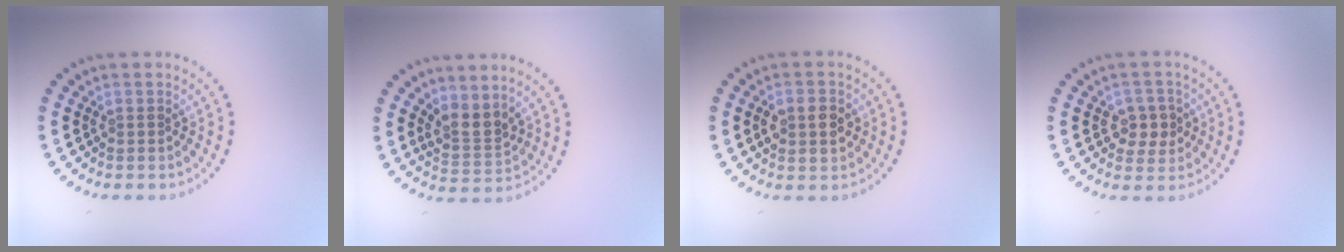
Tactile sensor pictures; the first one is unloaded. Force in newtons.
{"total": 2.6, "press": 2.0, "slide": 1.7}
{"total": 3.4, "press": 3.4, "slide": 0.1}
{"total": 2.8, "press": 2.7, "slide": 0.7}